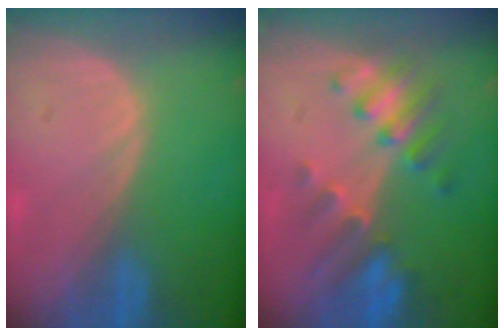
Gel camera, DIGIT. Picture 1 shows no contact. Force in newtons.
{"total": 7.6, "press": 7.1, "slide": 2.8}